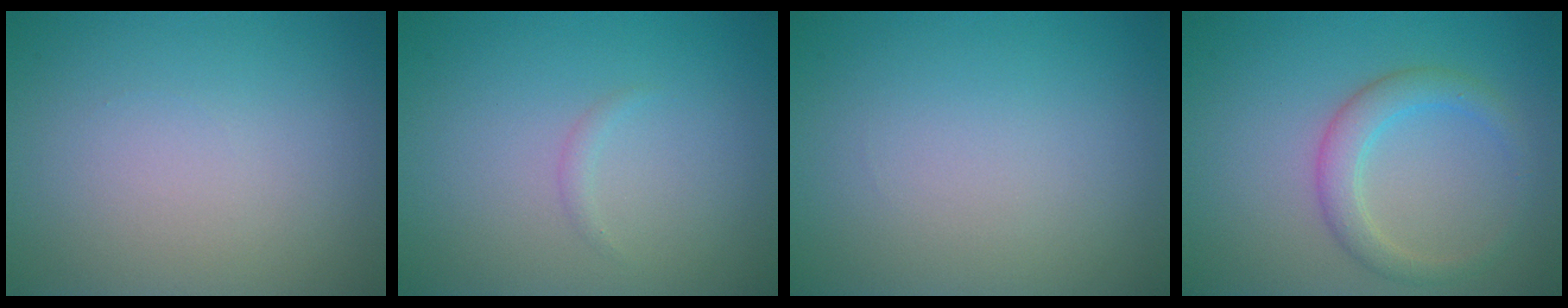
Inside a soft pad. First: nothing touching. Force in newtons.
{"total": 0.6, "press": 0.6, "slide": 0.0}
{"total": 0.0}
{"total": 2.8, "press": 2.8, "slide": 0.2}